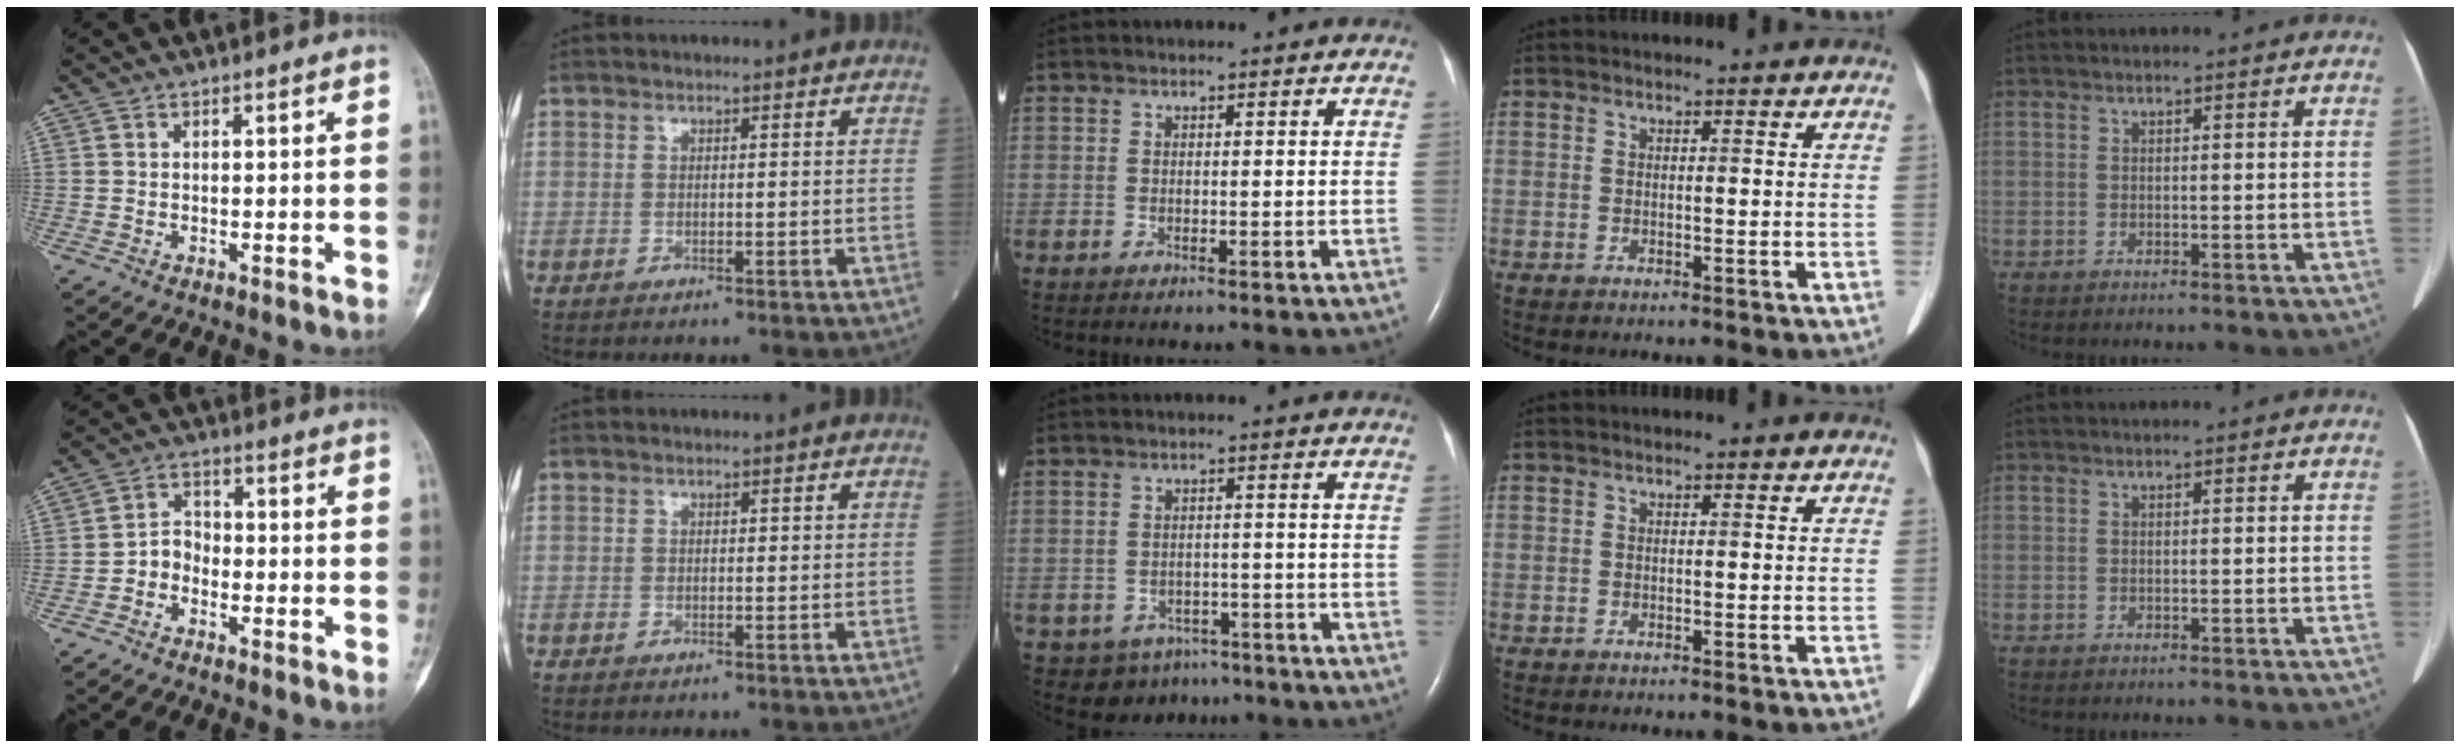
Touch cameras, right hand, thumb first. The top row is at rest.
{"thumb": {"total": 4.0, "force": [-1.9, 3.0, 1.7], "torque": [-0.014, 0.024, -0.046]}, "middle": {"total": 5.4, "force": [-3.7, 3.9, 0.6], "torque": [0.002, 0.014, -0.044]}}